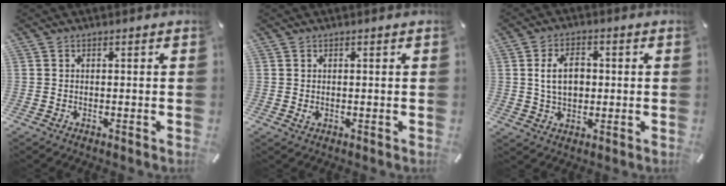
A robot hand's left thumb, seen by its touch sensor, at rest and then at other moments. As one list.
[{"total": 0.7, "force": [0.2, 0.4, 0.6], "torque": [-0.003, -0.002, 0.001]}, {"total": 7.7, "force": [0.7, 5.5, 5.4], "torque": [-0.107, 0.005, 0.007]}]